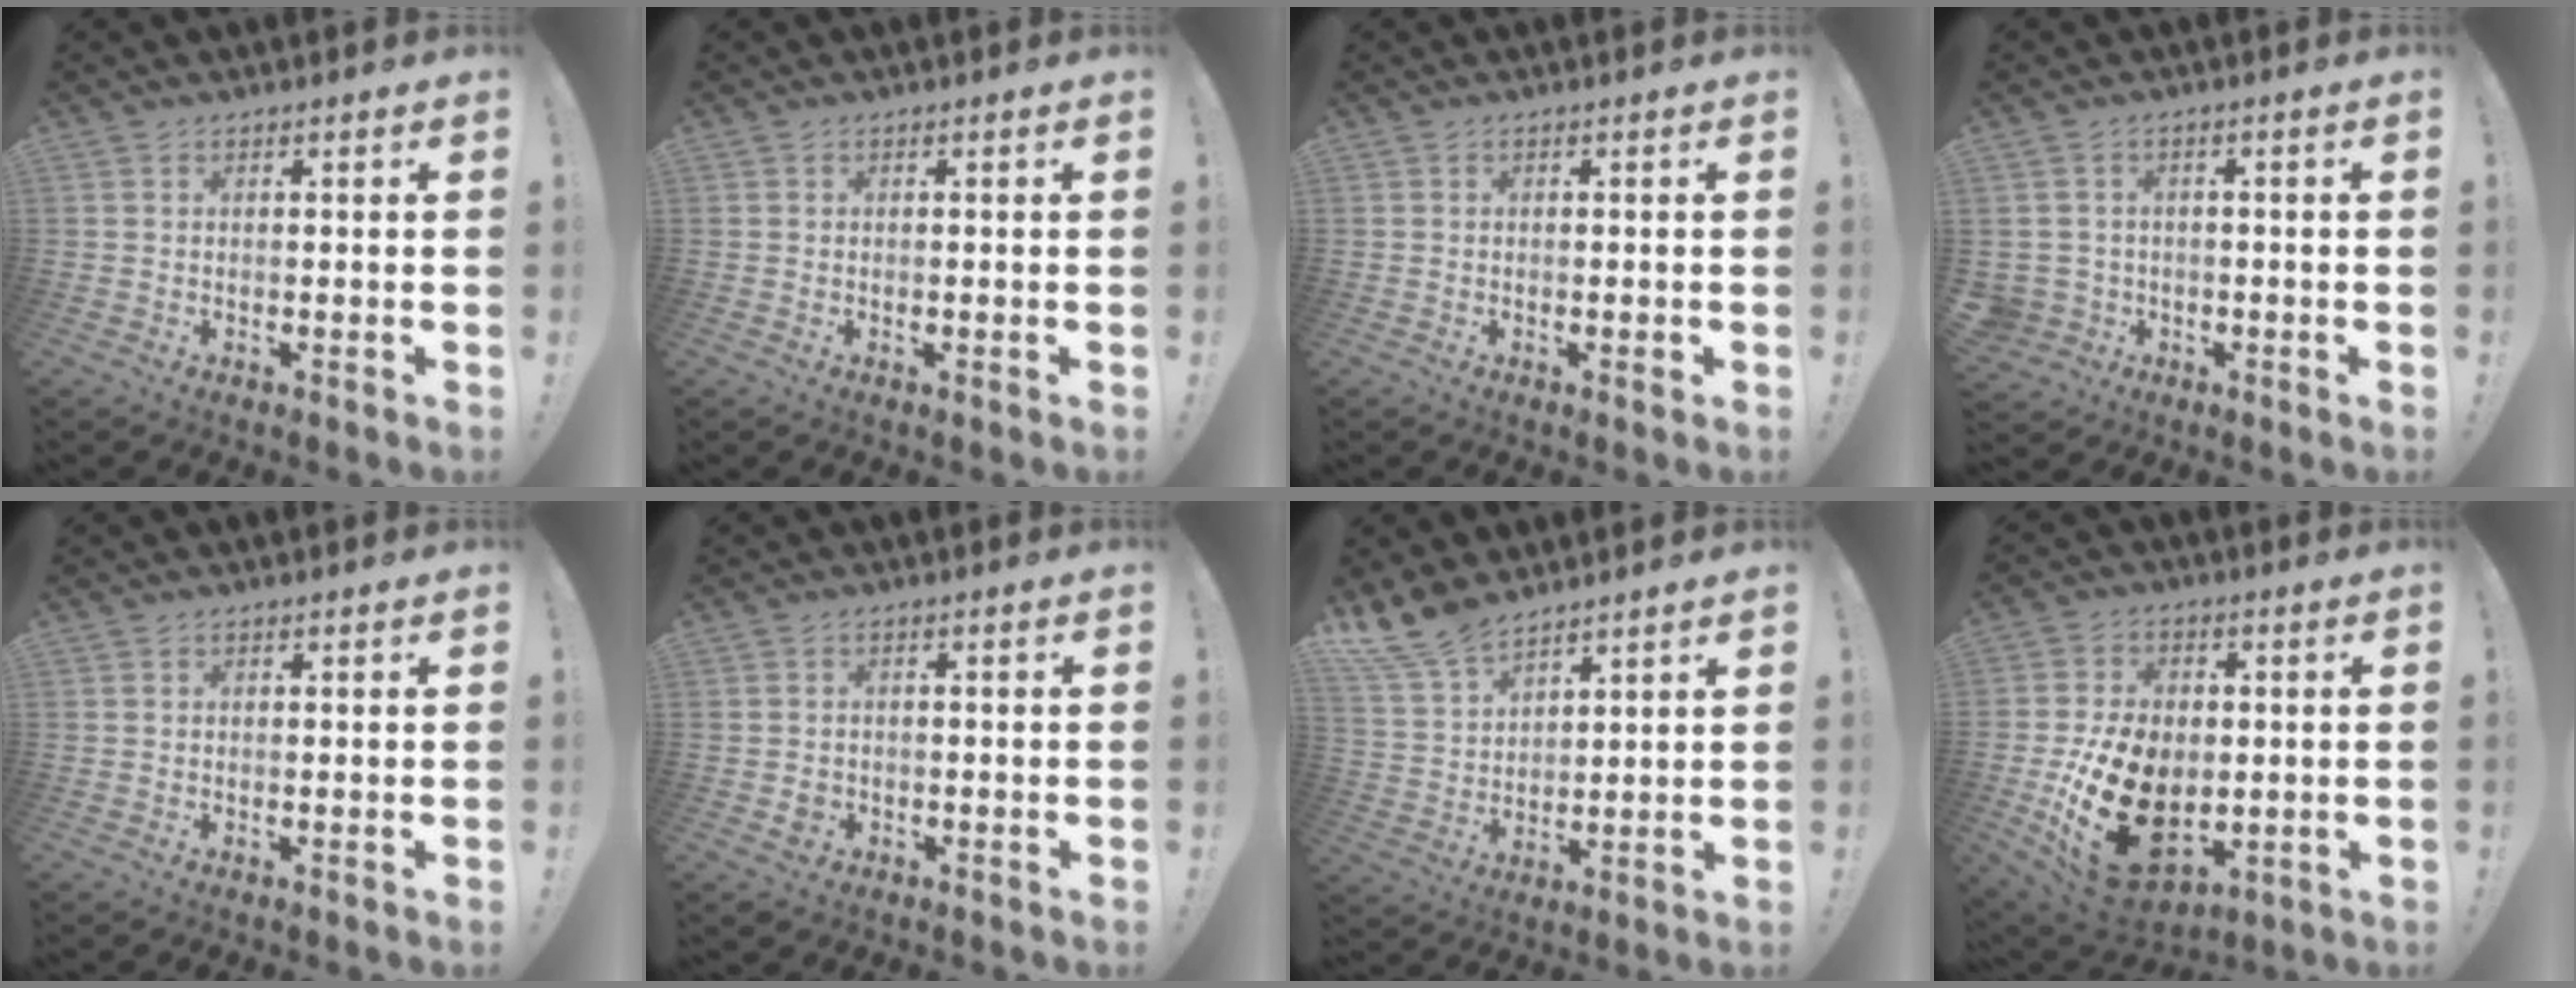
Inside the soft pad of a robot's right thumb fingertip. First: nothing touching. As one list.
[{"total": 0.0}, {"total": 0.9, "force": [-0.4, 0.2, 0.8], "torque": [-0.006, -0.002, -0.006]}, {"total": 3.9, "force": [-0.2, 3.8, 0.8], "torque": [-0.024, 0.005, 0.001]}, {"total": 0.0}, {"total": 2.8, "force": [-1.1, 2.4, 1.0], "torque": [-0.009, 0.004, -0.017]}, {"total": 10.8, "force": [9.2, 4.6, 3.5], "torque": [-0.080, -0.057, 0.181]}, {"total": 23.2, "force": [-4.2, 16.2, 16.0], "torque": [-0.272, 0.019, -0.049]}]